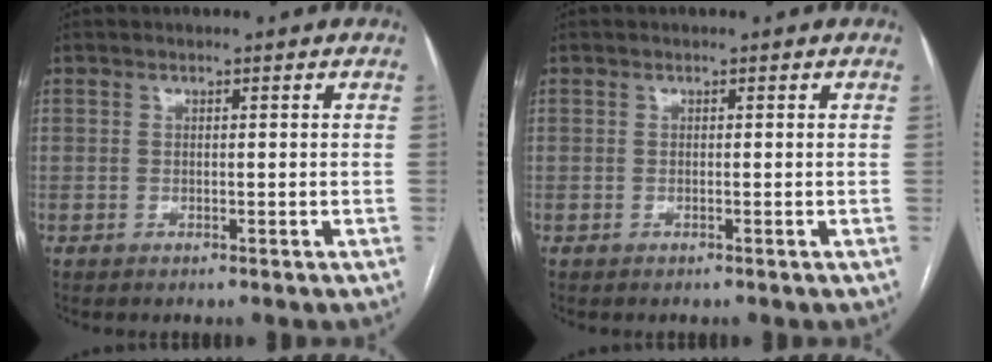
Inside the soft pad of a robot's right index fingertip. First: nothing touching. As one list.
[{"total": 0.0}]